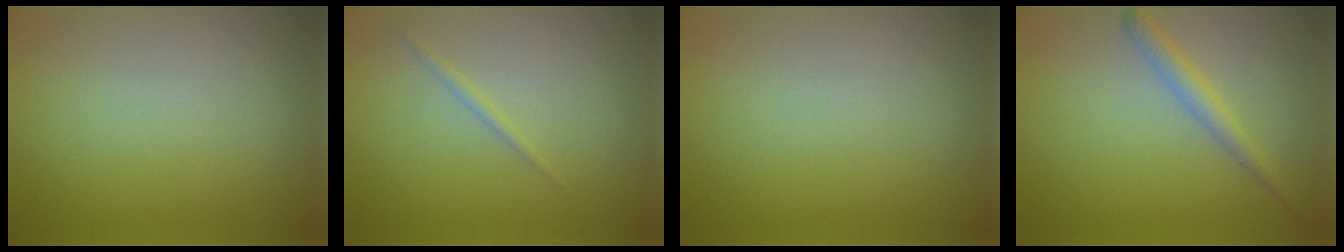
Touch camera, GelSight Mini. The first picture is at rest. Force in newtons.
{"total": 0.6, "press": 0.6, "slide": 0.1}
{"total": 0.0}
{"total": 2.0, "press": 2.0, "slide": 0.1}